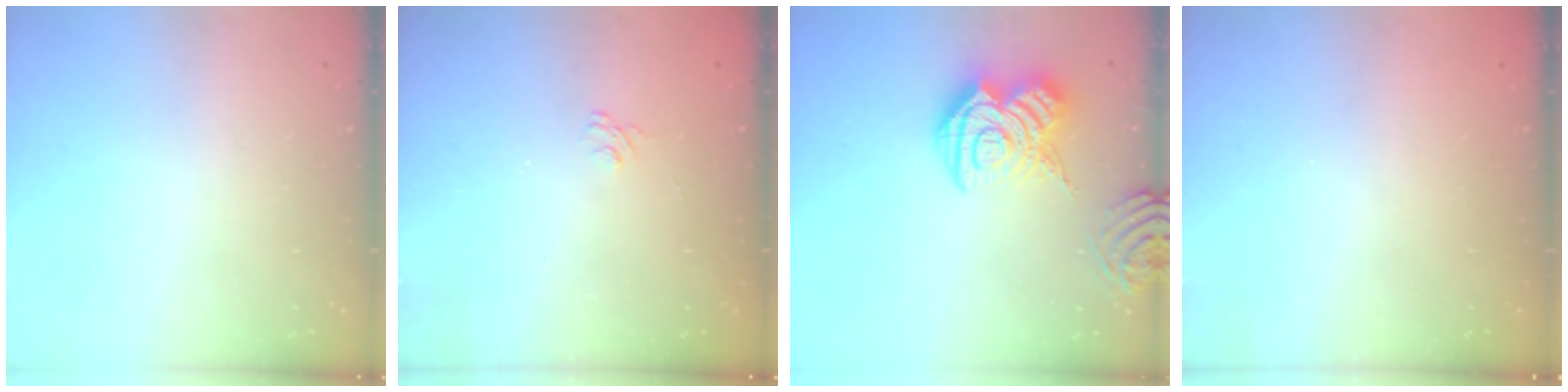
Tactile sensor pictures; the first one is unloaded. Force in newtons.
{"total": 2.1, "press": 1.6, "slide": 1.3}
{"total": 16.8, "press": 16.7, "slide": 1.4}
{"total": 2.5, "press": 2.4, "slide": 0.8}